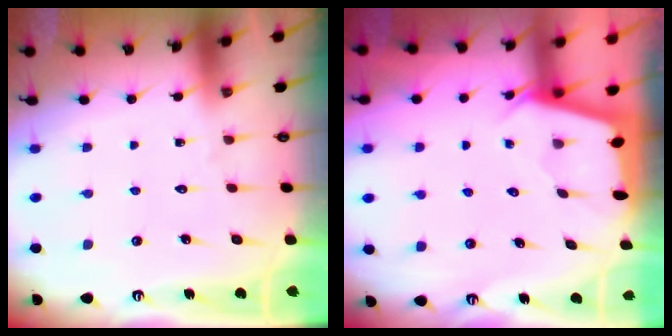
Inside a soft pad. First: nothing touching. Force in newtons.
{"total": 2.1, "press": 2.1, "slide": 0.3}